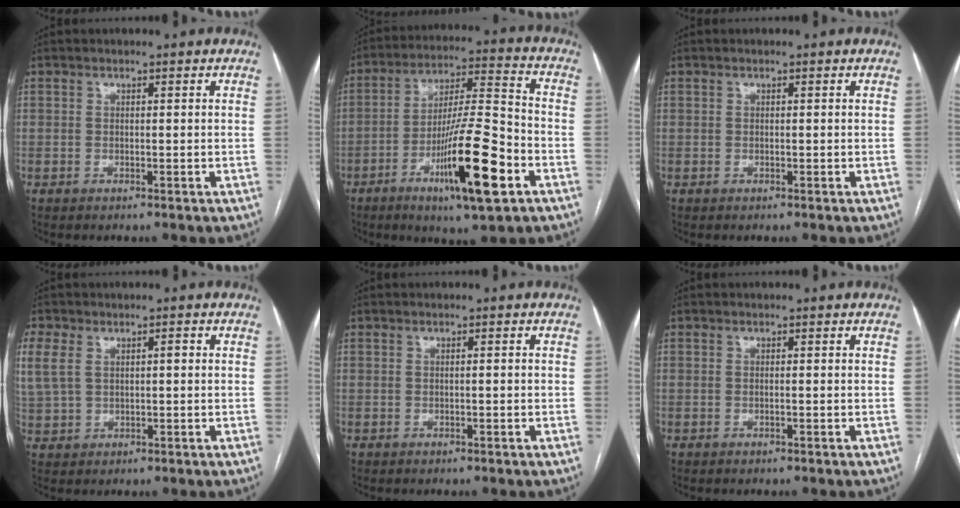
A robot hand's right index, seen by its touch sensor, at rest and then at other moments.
{"total": 16.6, "force": [-7.1, 1.7, 14.9], "torque": [-0.259, -0.013, -0.118]}
{"total": 0.0}
{"total": 5.9, "force": [1.5, 3.7, 4.3], "torque": [-0.115, 0.027, 0.036]}
{"total": 0.7, "force": [-0.1, 0.1, 0.6], "torque": [-0.011, 0.001, 0.001]}
{"total": 0.0}